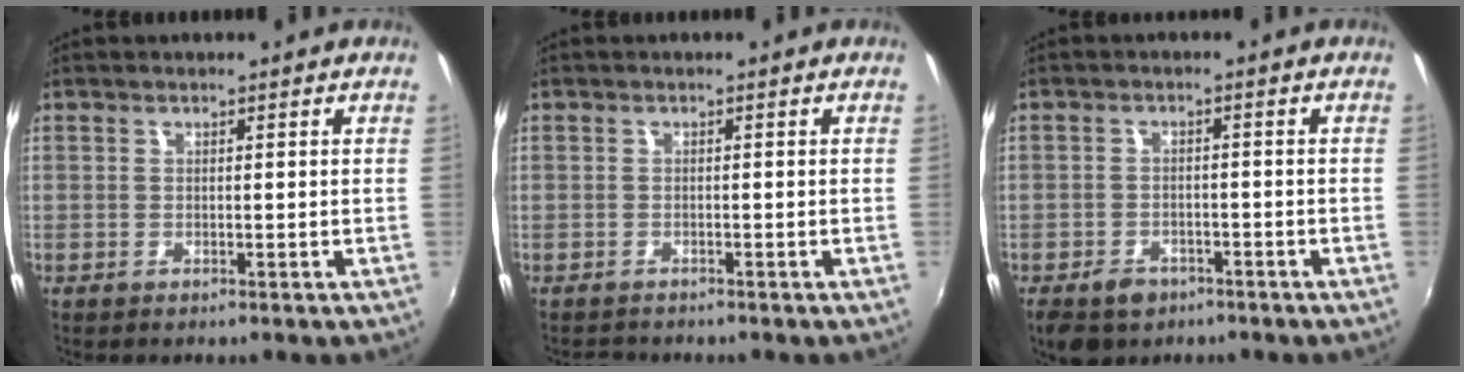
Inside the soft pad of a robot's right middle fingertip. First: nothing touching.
{"total": 1.7, "force": [-1.6, 0.6, -0.1], "torque": [-0.006, 0.000, -0.030]}
{"total": 6.9, "force": [-4.5, 4.5, 2.7], "torque": [-0.070, -0.004, -0.066]}